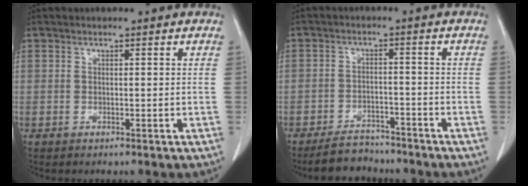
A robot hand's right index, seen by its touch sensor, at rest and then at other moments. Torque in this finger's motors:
{"motor_torque": [-0.49, -0.46, -0.27, -0.13]}